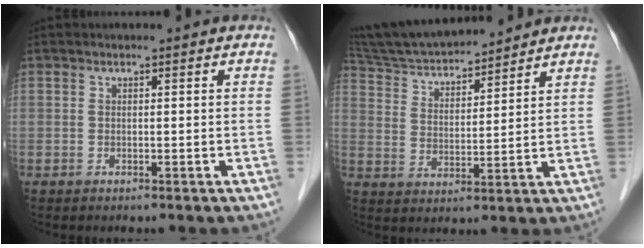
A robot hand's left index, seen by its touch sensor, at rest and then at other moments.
{"total": 14.2, "force": [13.3, 1.8, 4.9], "torque": [-0.091, 0.017, 0.233]}